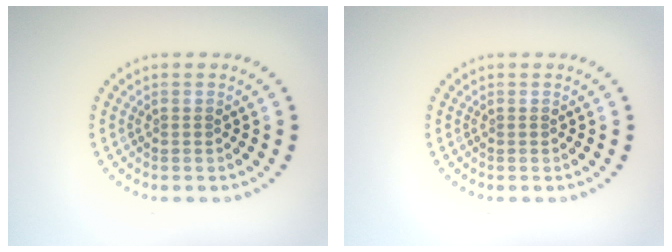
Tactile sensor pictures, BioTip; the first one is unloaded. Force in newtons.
{"total": 0.0}